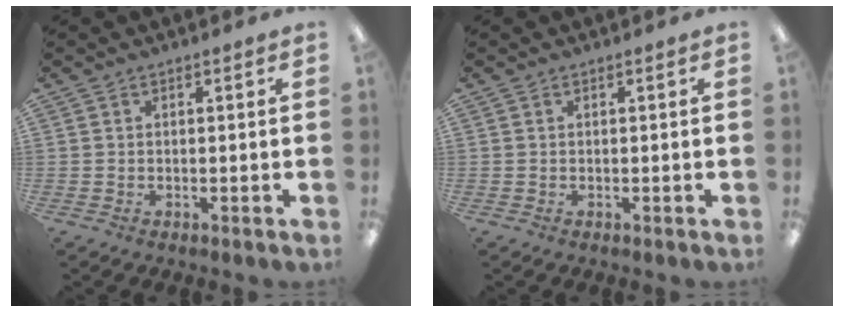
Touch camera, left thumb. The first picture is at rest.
{"total": 0.0}